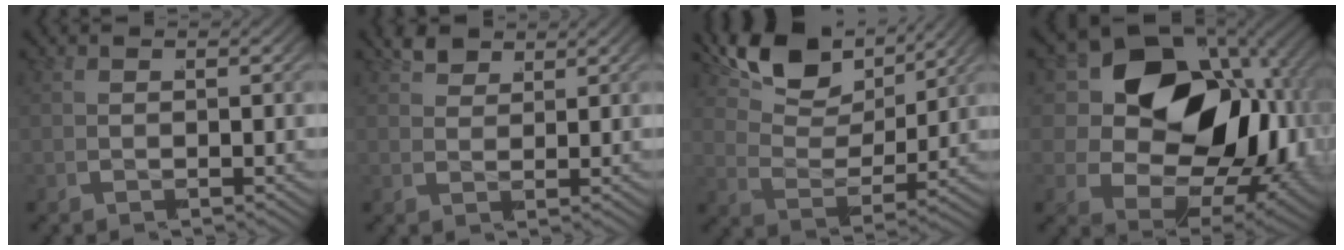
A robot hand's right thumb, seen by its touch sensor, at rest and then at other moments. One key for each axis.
{"total": 2.0, "fx": 1.9, "fy": 0.5, "fz": 0.5, "tx": -0.004, "ty": 0.008, "tz": 0.034}
{"total": 7.2, "fx": 4.3, "fy": 3.3, "fz": 4.7, "tx": -0.105, "ty": 0.003, "tz": 0.069}
{"total": 20.8, "fx": 0.3, "fy": 14.3, "fz": 15.1, "tx": -0.253, "ty": -0.046, "tz": 0.014}